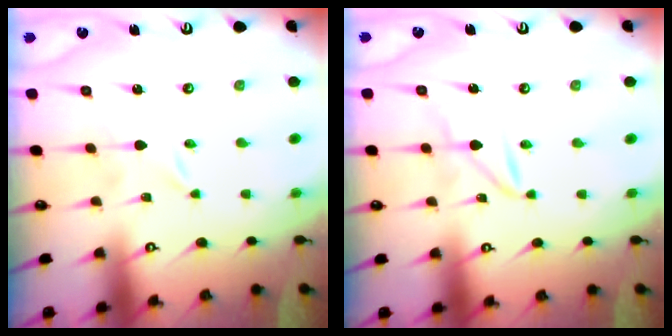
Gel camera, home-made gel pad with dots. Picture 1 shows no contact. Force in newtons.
{"total": 2.0, "press": 2.0, "slide": 0.2}